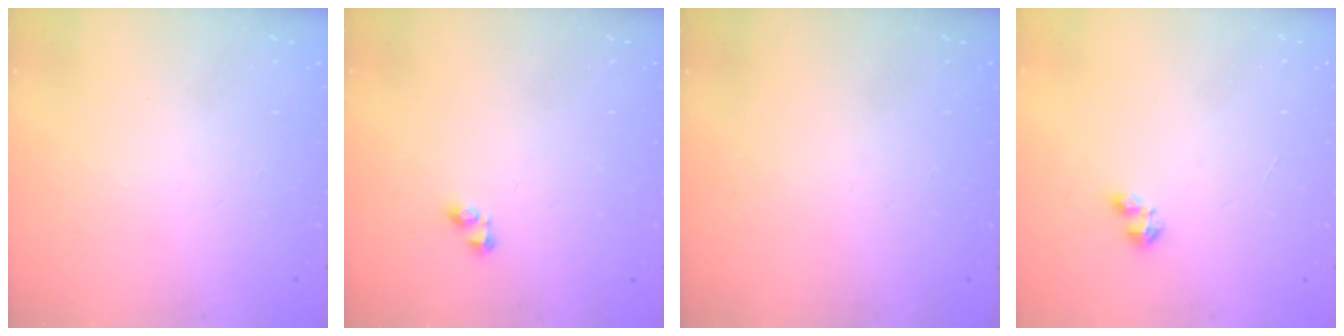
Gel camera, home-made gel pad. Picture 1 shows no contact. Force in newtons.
{"total": 2.7, "press": 2.7, "slide": 0.4}
{"total": 0.0}
{"total": 1.9, "press": 1.9, "slide": 0.4}